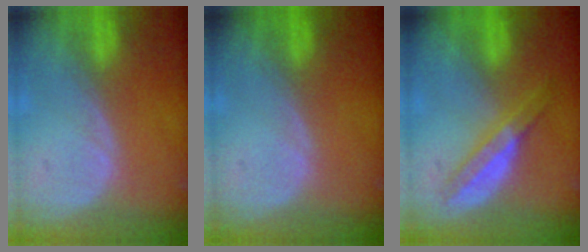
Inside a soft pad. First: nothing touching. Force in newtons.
{"total": 0.0}
{"total": 5.8, "press": 5.2, "slide": 2.6}